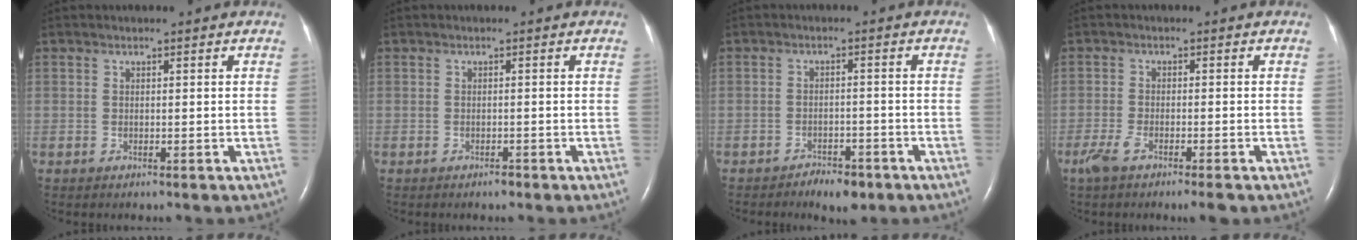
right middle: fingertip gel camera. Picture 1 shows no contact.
{"total": 0.7, "force": [-0.6, 0.3, 0.3], "torque": [-0.006, 0.000, -0.008]}
{"total": 4.2, "force": [-3.1, 1.8, 2.1], "torque": [-0.034, 0.001, -0.042]}
{"total": 4.8, "force": [-3.3, 0.7, 3.5], "torque": [-0.066, -0.011, -0.058]}